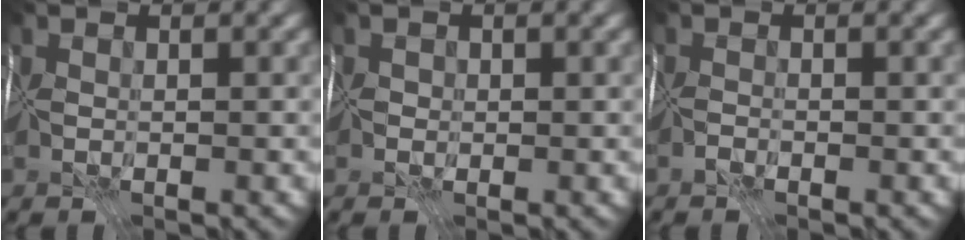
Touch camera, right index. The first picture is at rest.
{"total": 1.0, "force": [-0.1, 0.9, 0.3], "torque": [0.007, 0.004, -0.001]}
{"total": 1.6, "force": [-1.3, -0.6, -0.7], "torque": [0.025, -0.004, -0.029]}